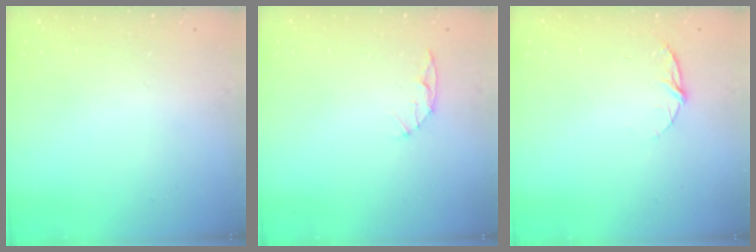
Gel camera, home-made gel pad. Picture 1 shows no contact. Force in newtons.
{"total": 5.7, "press": 5.6, "slide": 0.7}
{"total": 5.2, "press": 5.2, "slide": 0.5}